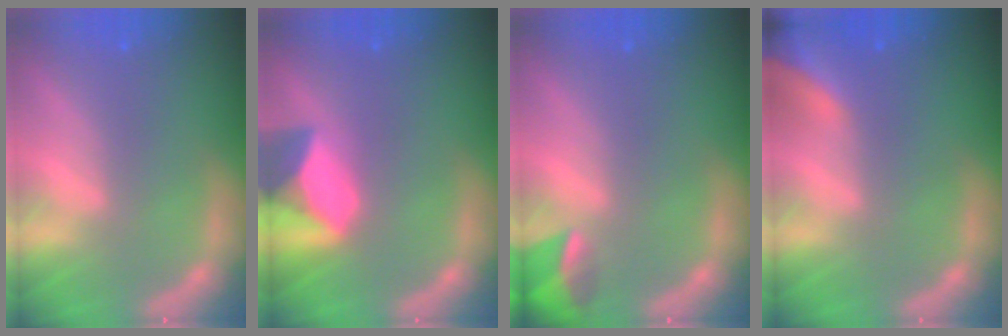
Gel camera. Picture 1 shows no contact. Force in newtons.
{"total": 6.9}
{"total": 3.4}
{"total": 9.4}